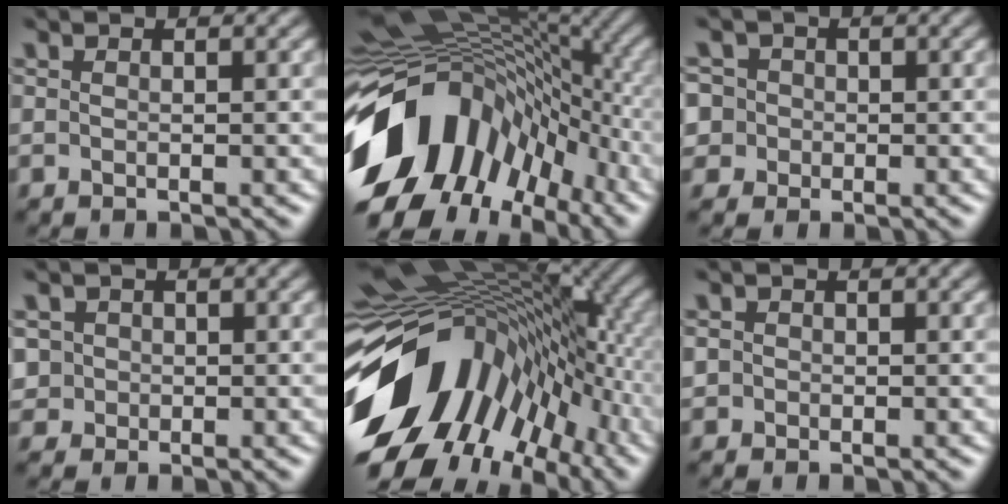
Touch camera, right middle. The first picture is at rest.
{"total": 16.7, "force": [-5.4, 11.2, 11.1], "torque": [-0.223, -0.003, -0.102]}
{"total": 5.0, "force": [0.6, 4.6, 1.6], "torque": [-0.028, 0.038, -0.017]}
{"total": 2.4, "force": [0.3, 2.3, 0.5], "torque": [-0.005, 0.011, 0.011]}
{"total": 17.7, "force": [-5.4, 10.9, 12.8], "torque": [-0.237, -0.008, -0.097]}
{"total": 1.1, "force": [-0.1, 1.0, 0.2], "torque": [0.001, -0.004, -0.003]}